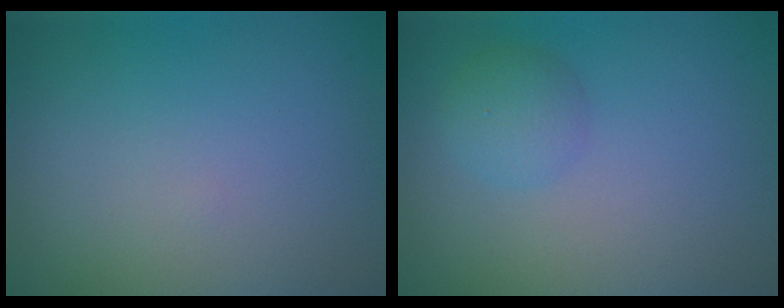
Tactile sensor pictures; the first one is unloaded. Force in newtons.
{"total": 2.0, "press": 2.0, "slide": 0.1}